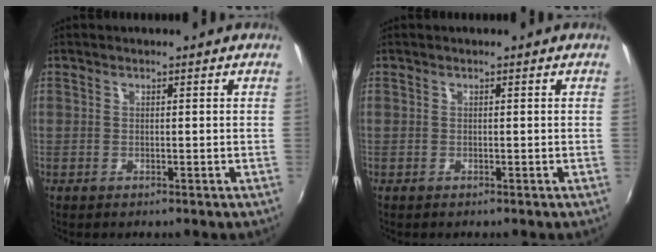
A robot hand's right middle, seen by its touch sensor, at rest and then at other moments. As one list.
[{"total": 0.0}]